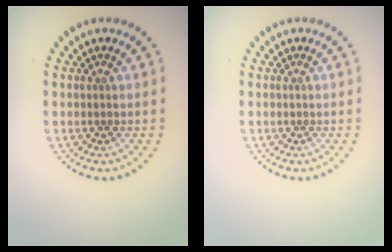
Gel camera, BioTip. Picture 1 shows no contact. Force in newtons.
{"total": 0.0}